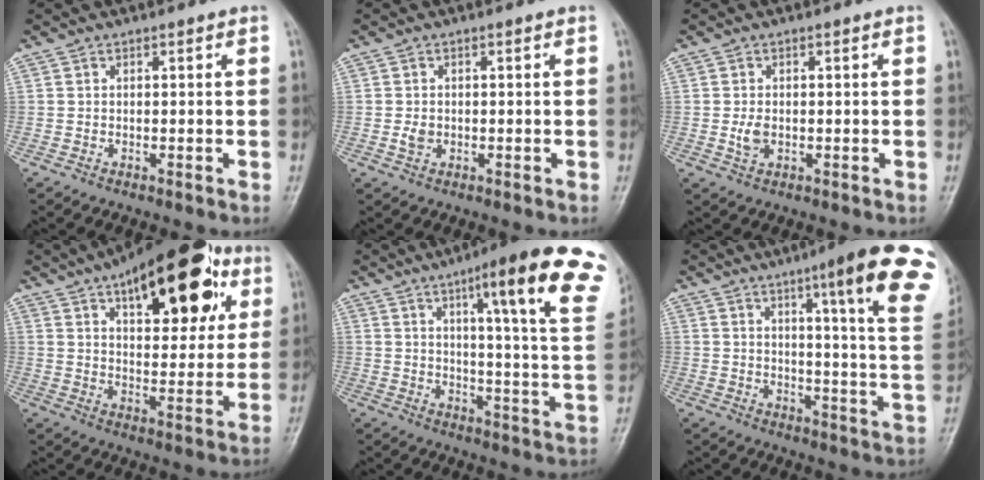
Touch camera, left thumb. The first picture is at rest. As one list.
[{"total": 1.9, "force": [-0.3, 1.5, 1.2], "torque": [-0.018, 0.001, -0.006]}, {"total": 2.7, "force": [-0.3, 1.7, 2.0], "torque": [-0.038, -0.001, -0.005]}, {"total": 23.9, "force": [11.3, 10.6, 18.2], "torque": [-0.227, -0.010, 0.167]}, {"total": 23.2, "force": [12.2, 3.6, 19.4], "torque": [-0.241, -0.038, 0.151]}, {"total": 20.9, "force": [10.6, 2.5, 17.8], "torque": [-0.212, -0.042, 0.126]}]